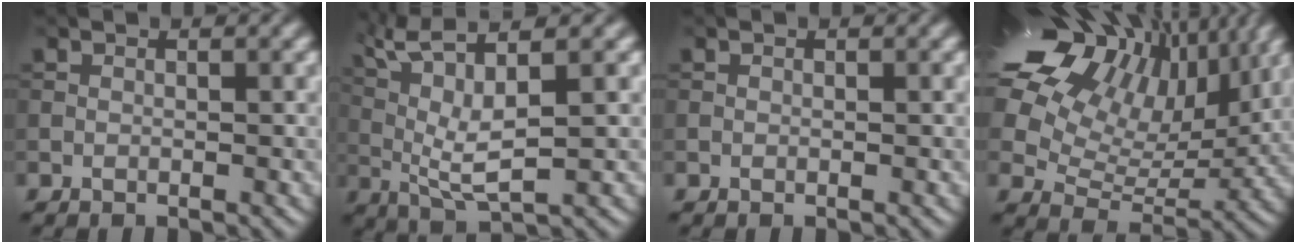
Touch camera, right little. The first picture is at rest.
{"total": 6.1, "force": [2.4, 0.9, 5.5], "torque": [-0.122, 0.017, 0.070]}
{"total": 0.9, "force": [-0.5, -0.5, -0.6], "torque": [-0.001, 0.003, 0.006]}
{"total": 16.4, "force": [9.3, 9.1, 10.0], "torque": [-0.205, 0.060, 0.167]}